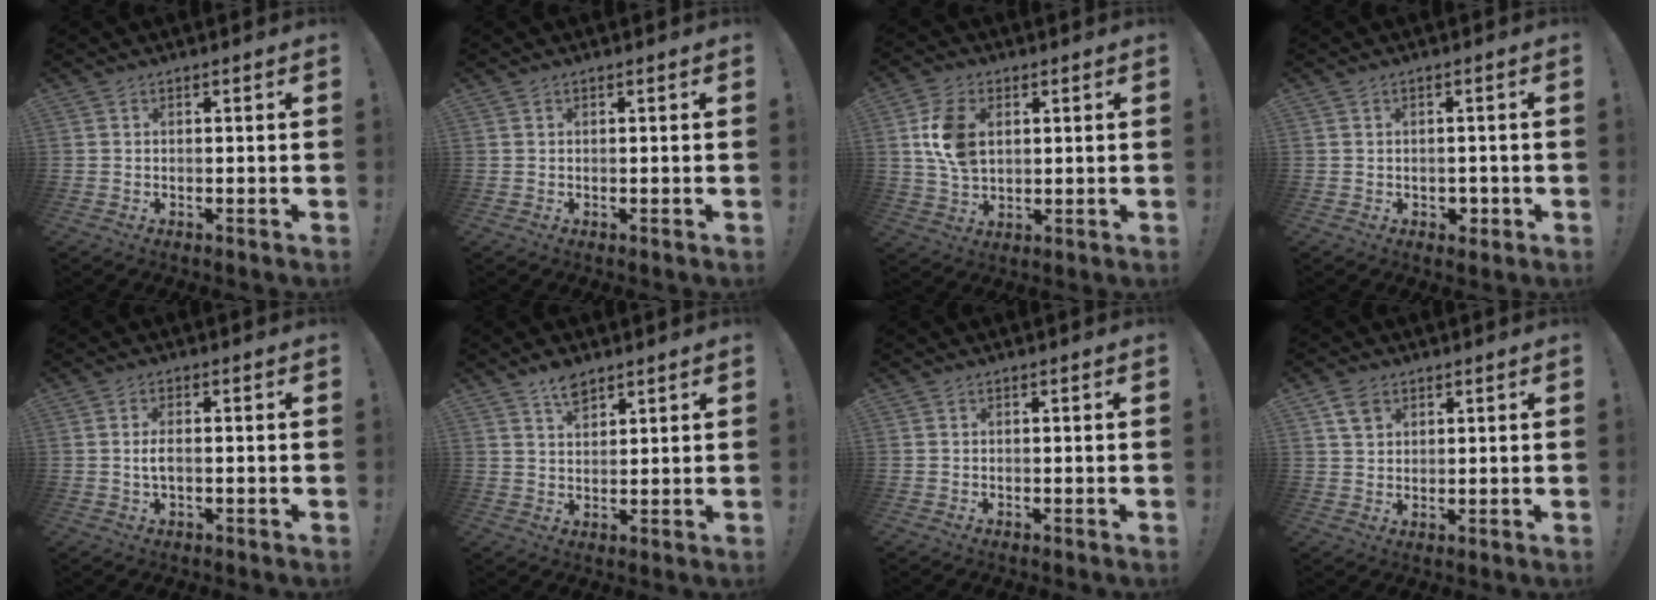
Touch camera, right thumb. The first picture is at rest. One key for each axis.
{"total": 0.0}
{"total": 11.2, "fx": 2.5, "fy": 7.7, "fz": 7.8, "tx": -0.136, "ty": 0.001, "tz": 0.047}
{"total": 2.8, "fx": -0.6, "fy": 2.4, "fz": 1.2, "tx": -0.009, "ty": 0.000, "tz": -0.010}
{"total": 3.1, "fx": -0.4, "fy": 1.3, "fz": 2.8, "tx": -0.056, "ty": 0.003, "tz": -0.010}
{"total": 5.6, "fx": 4.0, "fy": 2.8, "fz": 2.7, "tx": -0.048, "ty": -0.016, "tz": 0.074}
{"total": 0.0}
{"total": 5.3, "fx": 3.1, "fy": 3.6, "fz": 2.2, "tx": -0.028, "ty": -0.006, "tz": 0.058}